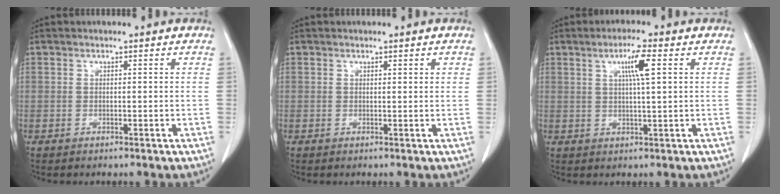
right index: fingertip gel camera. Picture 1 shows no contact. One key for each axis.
{"total": 0.8, "fx": 0.5, "fy": 0.2, "fz": 0.6, "tx": -0.009, "ty": 0.000, "tz": 0.007}
{"total": 5.0, "fx": 1.8, "fy": 0.0, "fz": 4.7, "tx": -0.081, "ty": 0.002, "tz": 0.030}